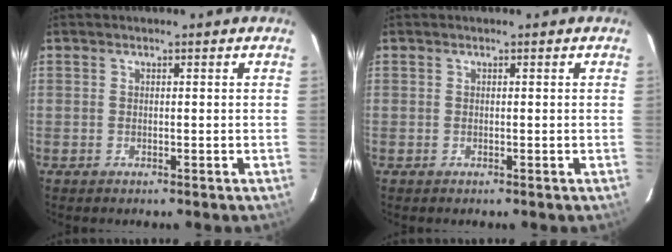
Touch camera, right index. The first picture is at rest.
{"total": 0.0}